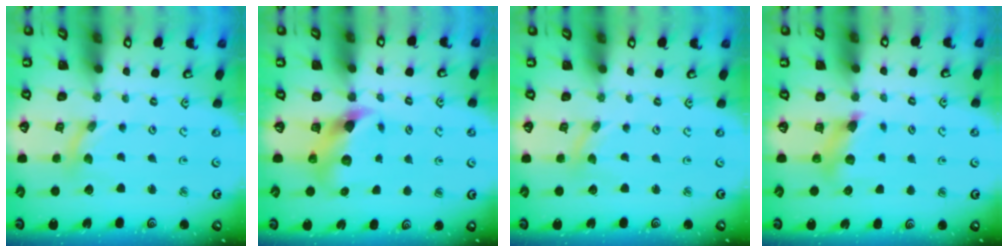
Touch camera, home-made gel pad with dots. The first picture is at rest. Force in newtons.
{"total": 6.9, "press": 6.8, "slide": 1.1}
{"total": 0.0}
{"total": 6.5, "press": 6.5, "slide": 0.2}